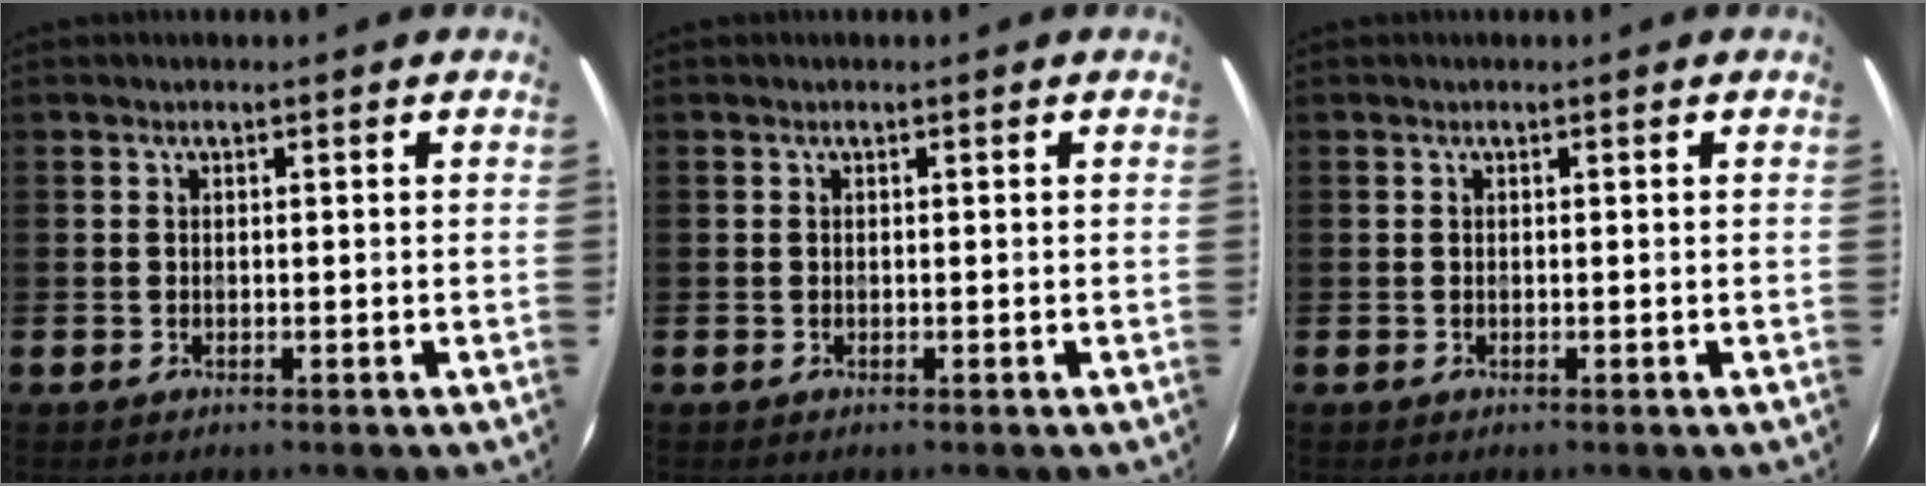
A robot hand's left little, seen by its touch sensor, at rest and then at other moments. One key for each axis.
{"total": 0.0}
{"total": 0.0}